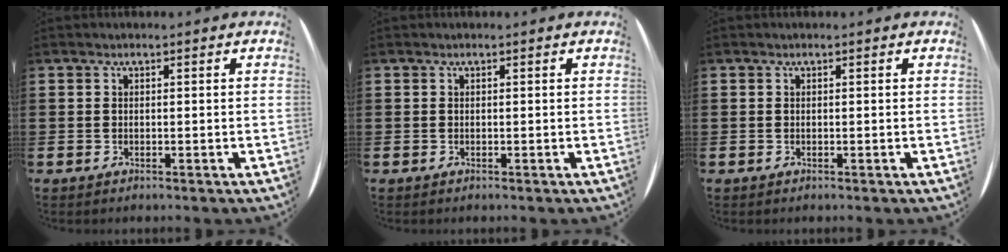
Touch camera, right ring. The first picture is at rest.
{"total": 0.0}
{"total": 0.0}